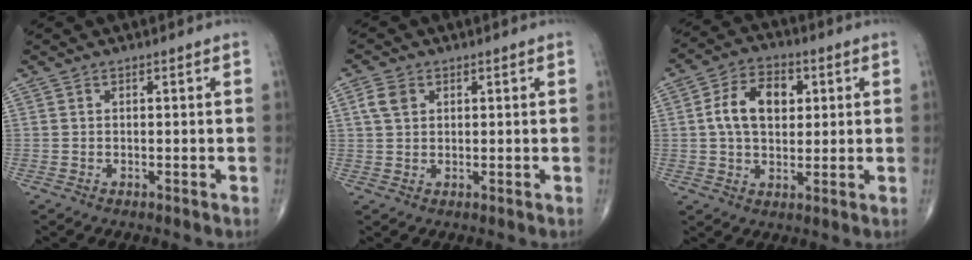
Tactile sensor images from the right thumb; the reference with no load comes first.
{"total": 3.6, "force": [1.3, 2.6, 2.1], "torque": [-0.038, 0.005, 0.025]}
{"total": 10.4, "force": [1.9, 6.8, 7.6], "torque": [-0.112, 0.007, 0.028]}